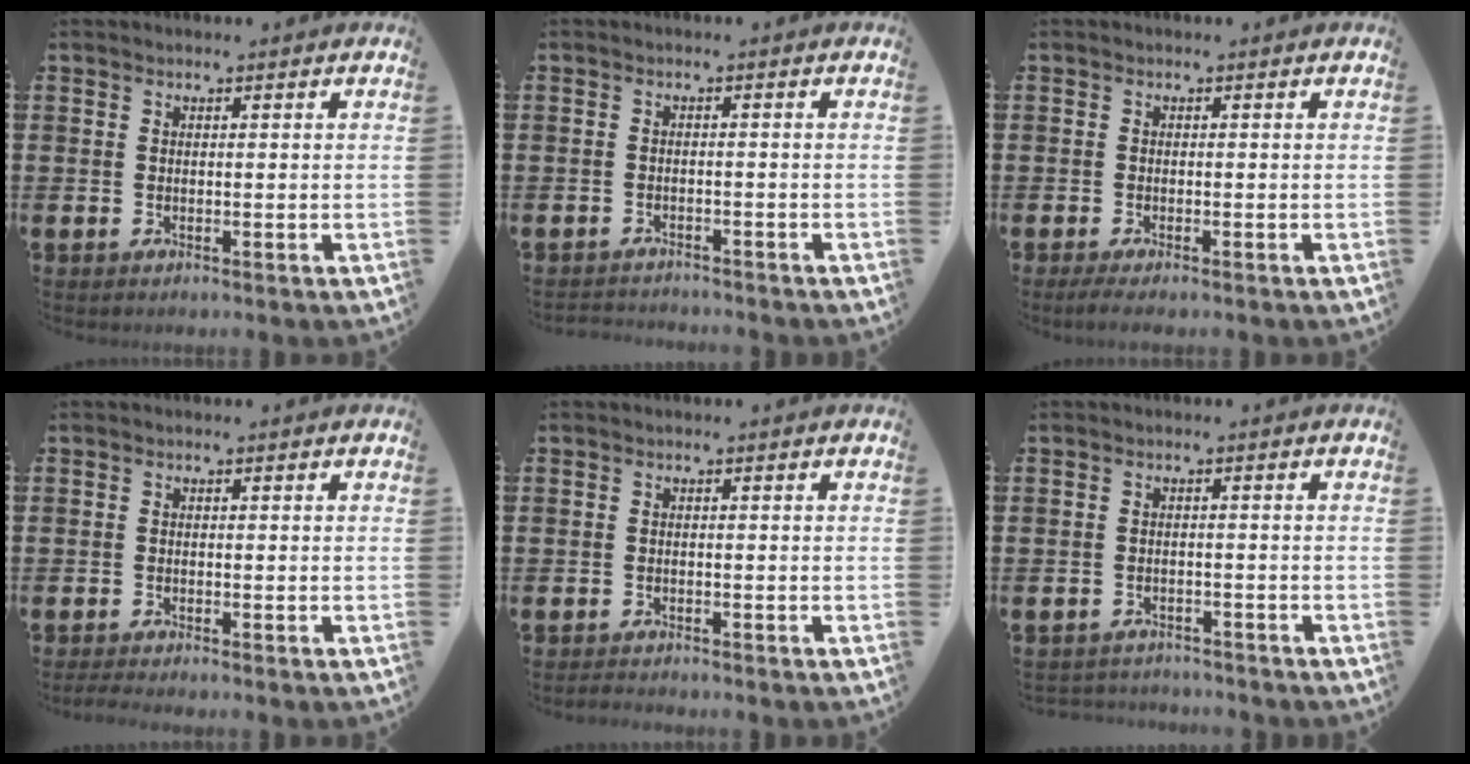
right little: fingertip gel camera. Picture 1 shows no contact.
{"total": 1.5, "force": [-1.4, 0.0, -0.2], "torque": [-0.002, 0.002, -0.031]}
{"total": 1.2, "force": [-0.7, 0.2, 0.9], "torque": [-0.016, -0.002, -0.013]}
{"total": 0.9, "force": [-0.7, 0.0, 0.5], "torque": [-0.009, -0.001, -0.014]}
{"total": 0.9, "force": [-0.8, 0.1, 0.1], "torque": [-0.006, 0.000, -0.017]}
{"total": 1.6, "force": [-1.6, 0.1, -0.3], "torque": [-0.002, 0.003, -0.037]}